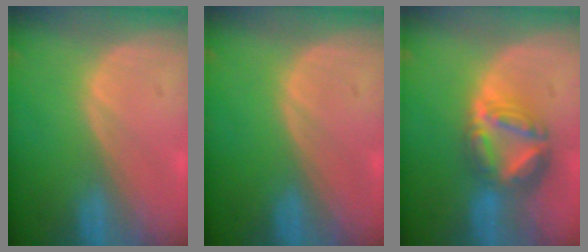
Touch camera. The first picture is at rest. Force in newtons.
{"total": 0.0}
{"total": 8.0, "press": 6.9, "slide": 4.0}